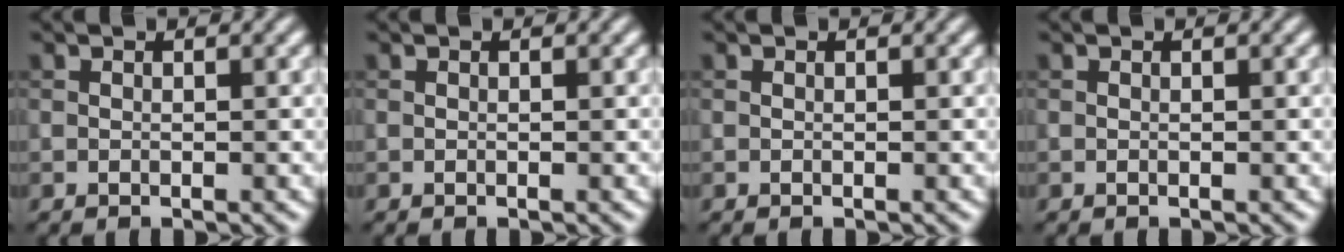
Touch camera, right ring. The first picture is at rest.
{"total": 0.0}
{"total": 0.0}
{"total": 0.0}